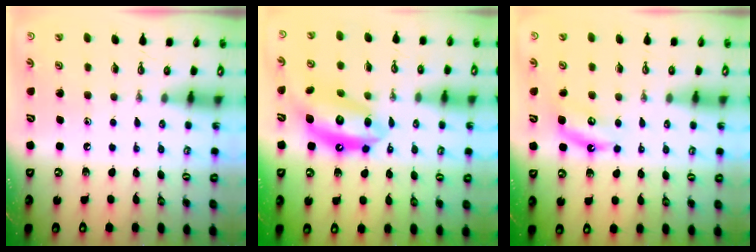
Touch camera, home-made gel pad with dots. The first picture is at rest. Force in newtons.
{"total": 14.7, "press": 14.6, "slide": 1.6}
{"total": 5.4, "press": 5.4, "slide": 0.6}